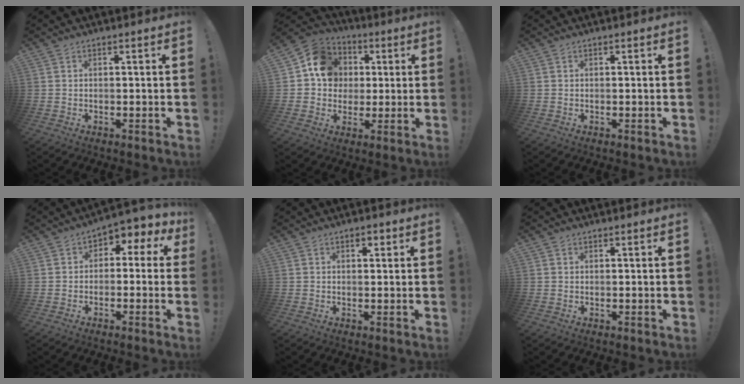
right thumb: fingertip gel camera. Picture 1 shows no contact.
{"total": 13.9, "force": [2.7, 12.2, 5.9], "torque": [-0.074, 0.003, 0.060]}
{"total": 0.0}
{"total": 4.1, "force": [-1.9, 2.9, 2.2], "torque": [-0.019, 0.012, -0.036]}
{"total": 1.9, "force": [0.8, 1.2, 1.2], "torque": [-0.009, -0.001, 0.010]}
{"total": 0.5, "force": [0.4, 0.4, 0.0], "torque": [0.005, -0.001, 0.006]}